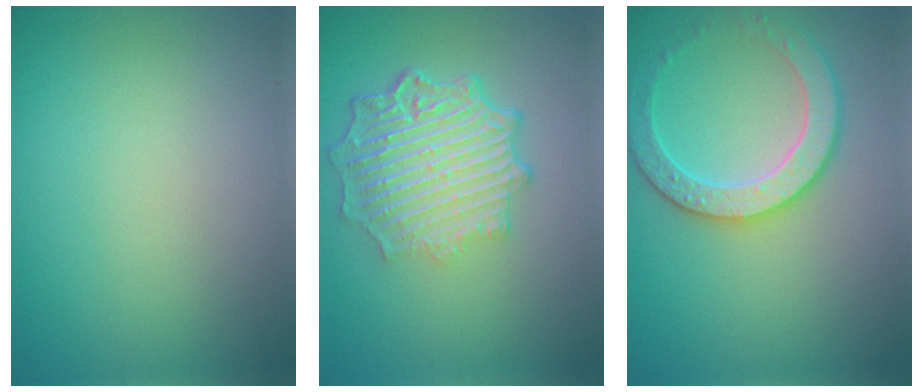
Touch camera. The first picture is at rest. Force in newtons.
{"total": 6.5, "press": 4.8, "slide": 4.4}
{"total": 3.6, "press": 3.6, "slide": 0.4}